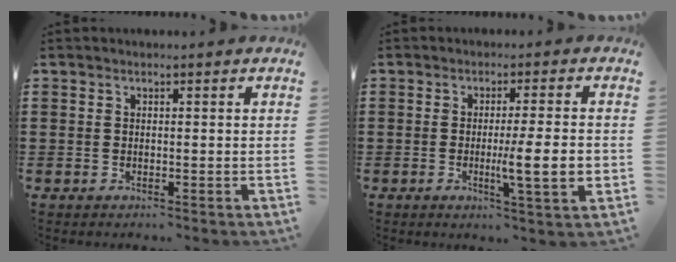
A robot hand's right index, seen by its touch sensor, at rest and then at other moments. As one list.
[{"total": 7.9, "force": [-1.3, 0.6, 7.8], "torque": [-0.110, -0.017, -0.024]}]